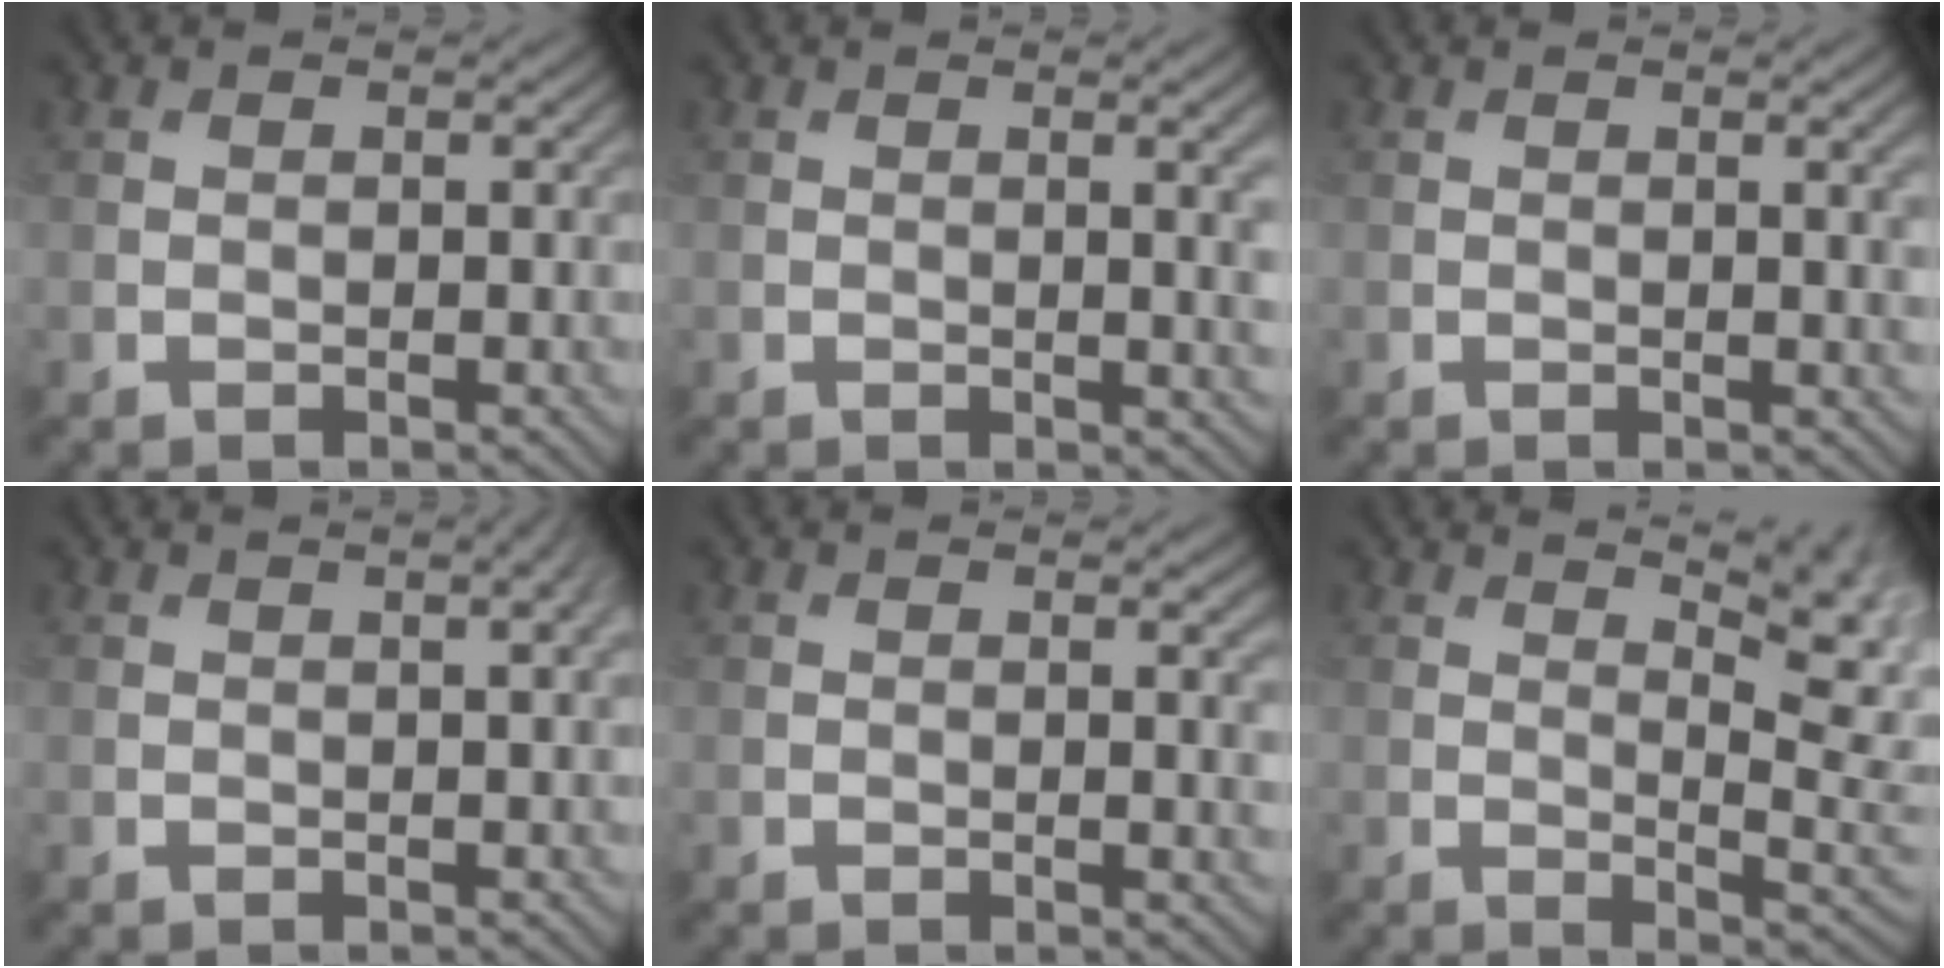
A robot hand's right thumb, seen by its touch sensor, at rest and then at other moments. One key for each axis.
{"total": 2.5, "fx": 0.2, "fy": 0.5, "fz": 2.4, "tx": -0.035, "ty": 0.002, "tz": 0.003}
{"total": 1.4, "fx": 0.2, "fy": 0.1, "fz": 1.4, "tx": -0.021, "ty": -0.001, "tz": 0.002}
{"total": 1.9, "fx": 0.6, "fy": 0.3, "fz": 1.8, "tx": -0.021, "ty": 0.006, "tz": 0.004}
{"total": 1.5, "fx": 0.2, "fy": 0.2, "fz": 1.5, "tx": -0.021, "ty": -0.002, "tz": 0.002}
{"total": 9.1, "fx": 4.1, "fy": 3.1, "fz": 7.5, "tx": -0.094, "ty": 0.018, "tz": 0.052}